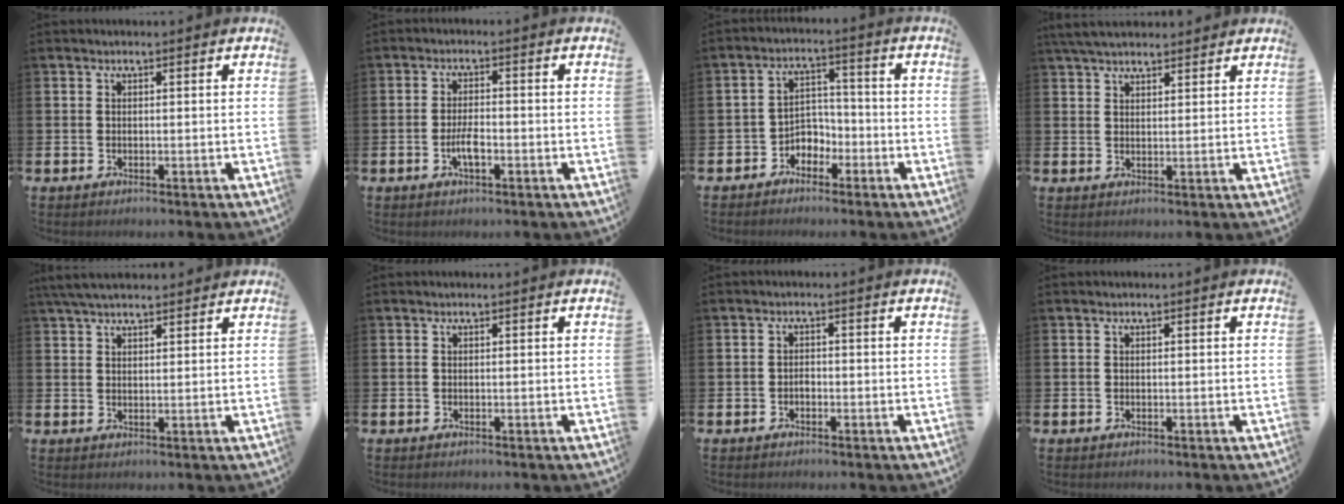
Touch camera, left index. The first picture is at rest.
{"total": 3.2, "force": [-1.0, 1.2, 2.8], "torque": [-0.048, 0.002, -0.020]}
{"total": 3.4, "force": [-2.4, 2.3, 0.6], "torque": [-0.027, 0.003, -0.056]}
{"total": 4.5, "force": [4.1, 1.1, 1.4], "torque": [-0.035, -0.008, 0.078]}
{"total": 4.5, "force": [4.1, 1.1, 1.7], "torque": [-0.040, -0.006, 0.076]}
{"total": 0.0}
{"total": 1.0, "force": [-0.5, 0.7, 0.5], "torque": [-0.008, 0.000, -0.011]}
{"total": 0.0}